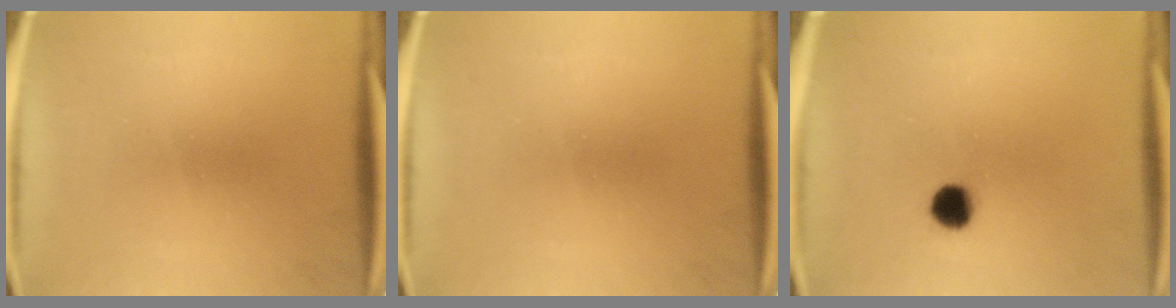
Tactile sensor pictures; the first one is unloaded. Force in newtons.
{"total": 0.0}
{"total": 4.8}